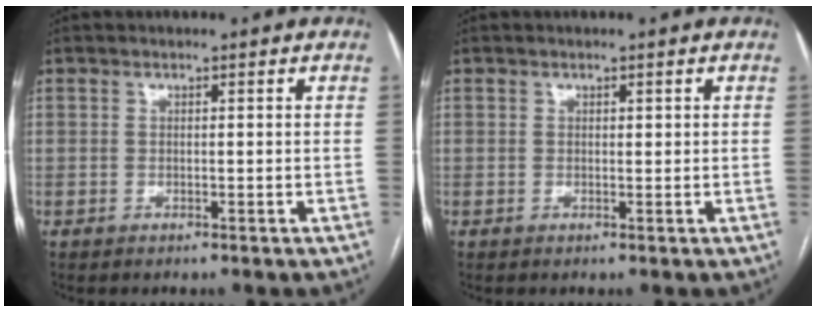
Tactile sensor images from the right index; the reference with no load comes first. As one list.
[{"total": 0.5, "force": [0.2, 0.3, 0.3], "torque": [-0.001, 0.000, 0.002]}]